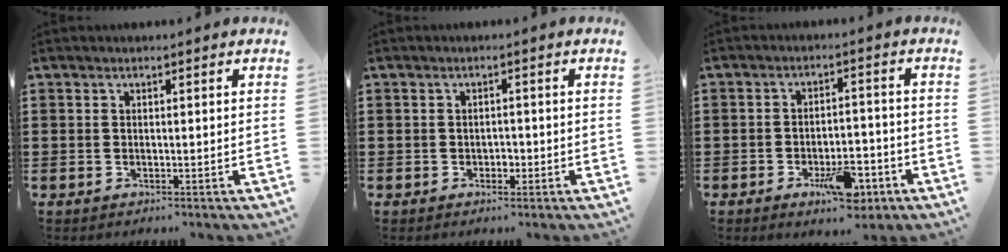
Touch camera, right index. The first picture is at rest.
{"total": 1.2, "force": [-0.5, 0.8, 0.7], "torque": [-0.017, 0.000, -0.010]}
{"total": 7.7, "force": [-4.0, 3.3, 5.7], "torque": [-0.080, 0.007, -0.062]}